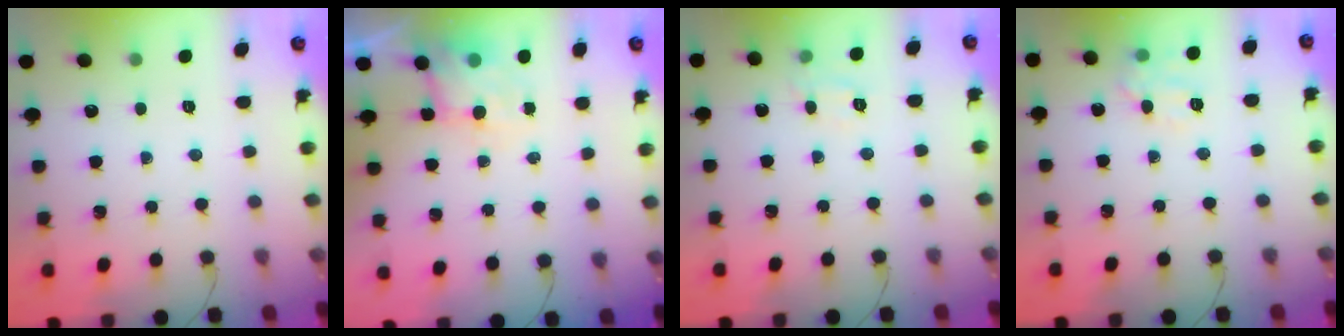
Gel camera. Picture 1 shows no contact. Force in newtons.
{"total": 6.5, "press": 6.4, "slide": 1.0}
{"total": 7.7, "press": 7.6, "slide": 1.6}
{"total": 8.7, "press": 8.7, "slide": 0.3}